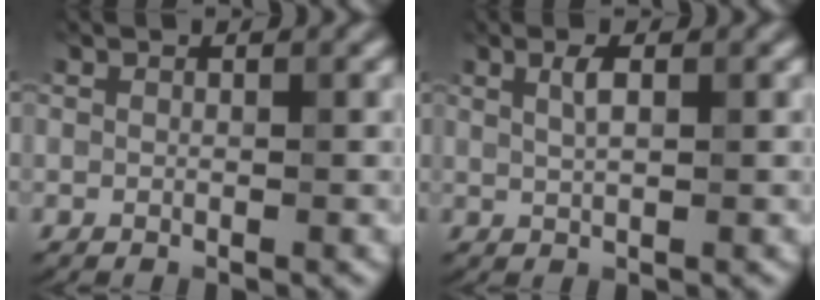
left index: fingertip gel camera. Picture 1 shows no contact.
{"total": 1.7, "force": [0.7, 0.4, 1.5], "torque": [-0.028, 0.003, 0.012]}